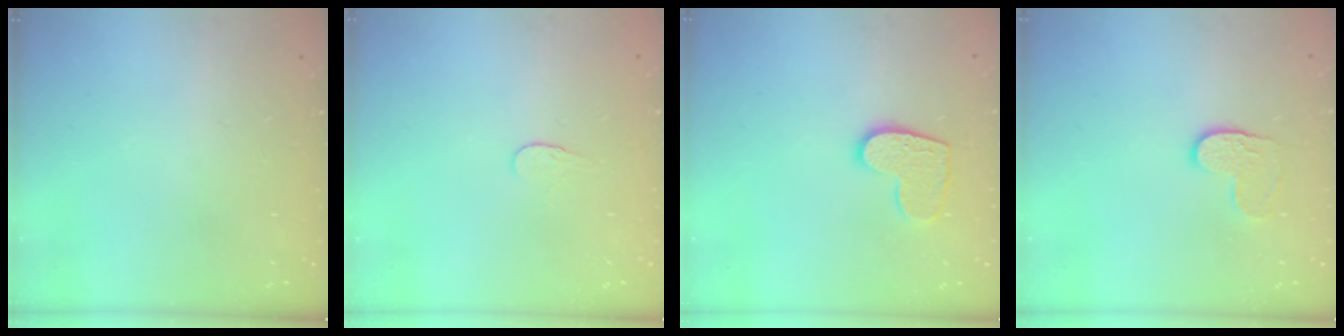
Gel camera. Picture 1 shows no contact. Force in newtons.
{"total": 3.8, "press": 3.8, "slide": 0.3}
{"total": 9.8, "press": 9.8, "slide": 0.3}
{"total": 5.2, "press": 5.2, "slide": 0.2}